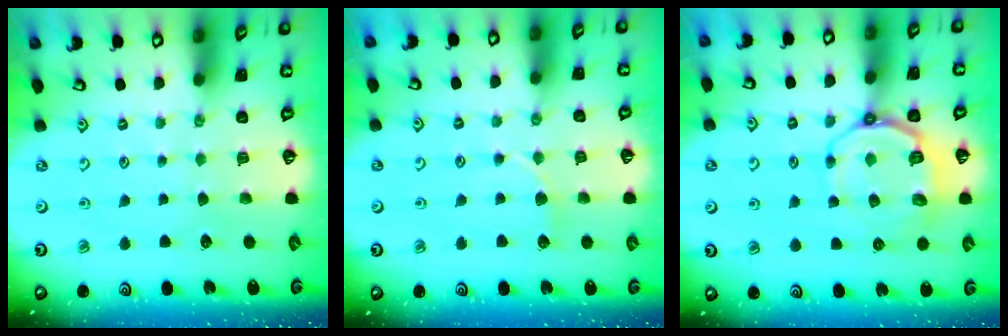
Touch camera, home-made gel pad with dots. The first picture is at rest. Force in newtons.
{"total": 5.7, "press": 5.7, "slide": 0.5}
{"total": 10.2, "press": 9.7, "slide": 3.1}